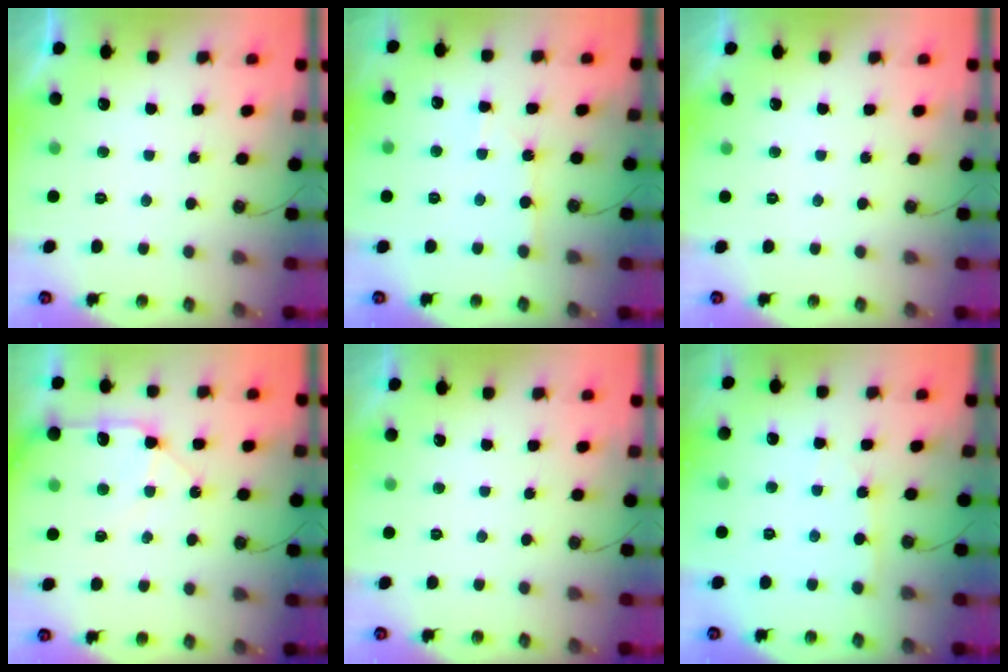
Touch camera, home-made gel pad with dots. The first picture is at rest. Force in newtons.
{"total": 3.0, "press": 2.9, "slide": 0.4}
{"total": 0.0}
{"total": 11.5, "press": 11.4, "slide": 1.6}
{"total": 0.0}
{"total": 1.9, "press": 1.9, "slide": 0.2}